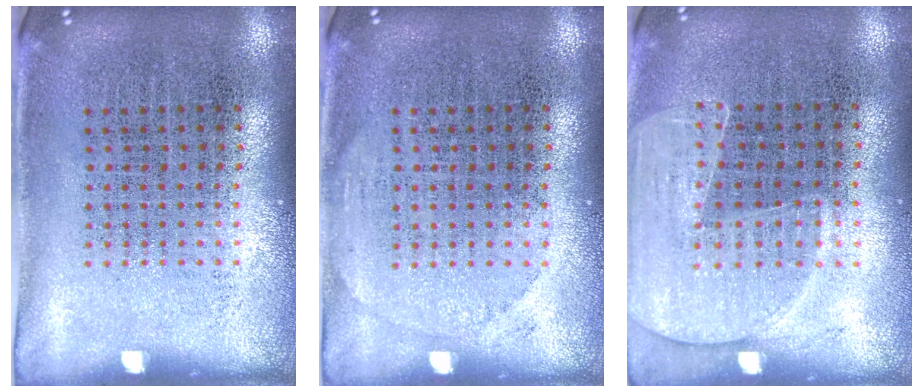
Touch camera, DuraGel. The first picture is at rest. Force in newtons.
{"total": 0.9, "press": 0.9, "slide": 0.1}
{"total": 1.6, "press": 1.4, "slide": 0.7}